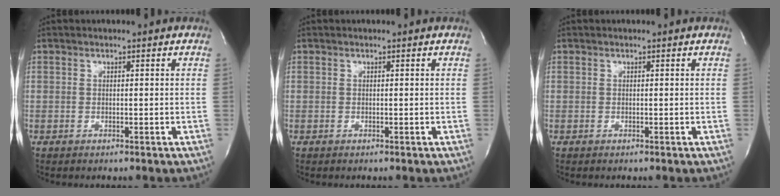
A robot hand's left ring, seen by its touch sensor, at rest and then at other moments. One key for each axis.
{"total": 0.0}
{"total": 0.0}